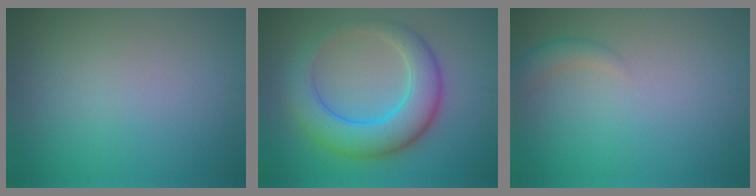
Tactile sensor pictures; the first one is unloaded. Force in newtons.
{"total": 7.1, "press": 7.1, "slide": 0.1}
{"total": 1.5, "press": 1.5, "slide": 0.1}